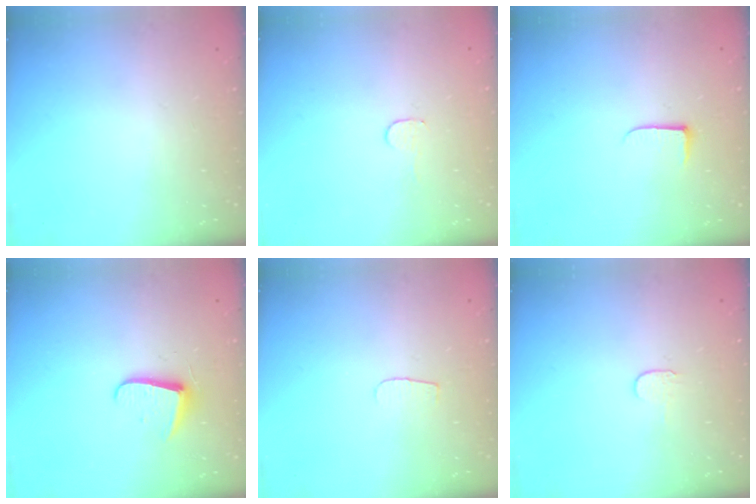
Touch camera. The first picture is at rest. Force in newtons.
{"total": 2.8, "press": 2.8, "slide": 0.2}
{"total": 5.0, "press": 5.0, "slide": 0.5}
{"total": 6.8, "press": 6.8, "slide": 0.7}
{"total": 3.6, "press": 3.5, "slide": 0.4}
{"total": 3.9, "press": 3.8, "slide": 0.4}